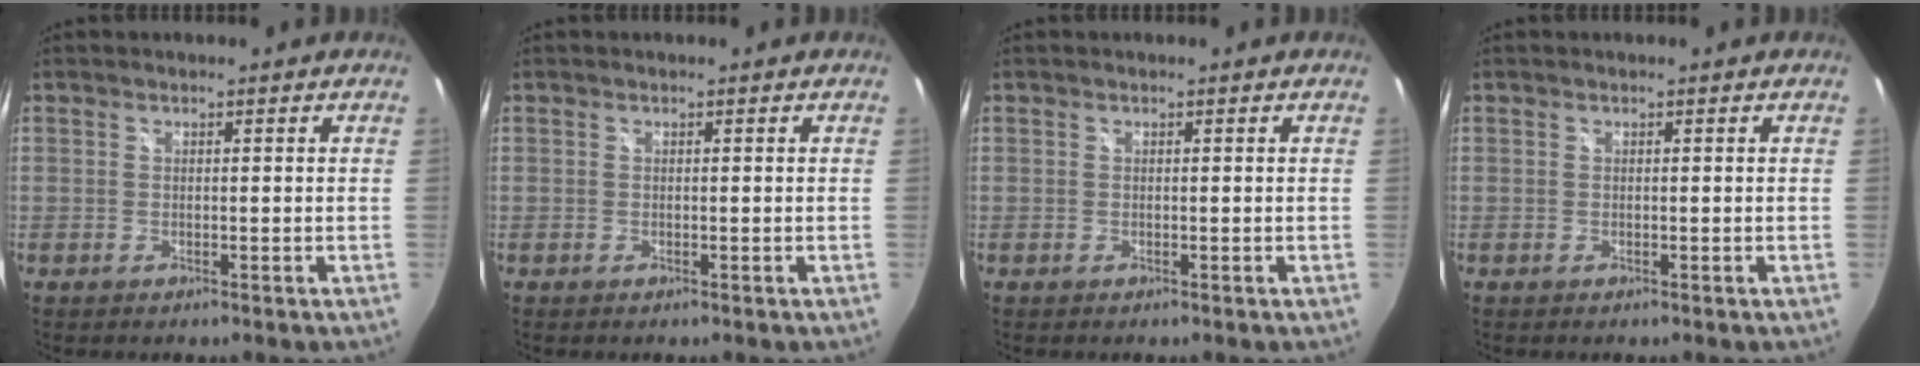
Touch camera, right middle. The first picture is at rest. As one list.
[{"total": 0.0}, {"total": 0.0}, {"total": 0.0}]